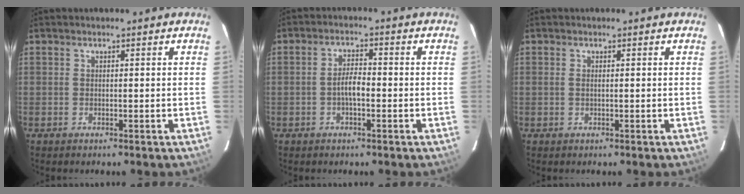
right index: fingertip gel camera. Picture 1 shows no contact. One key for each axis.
{"total": 3.4, "fx": -1.1, "fy": 1.1, "fz": 3.1, "tx": -0.059, "ty": 0.008, "tz": -0.019}
{"total": 0.5, "fx": 0.0, "fy": 0.0, "fz": 0.5, "tx": -0.011, "ty": 0.001, "tz": 0.000}